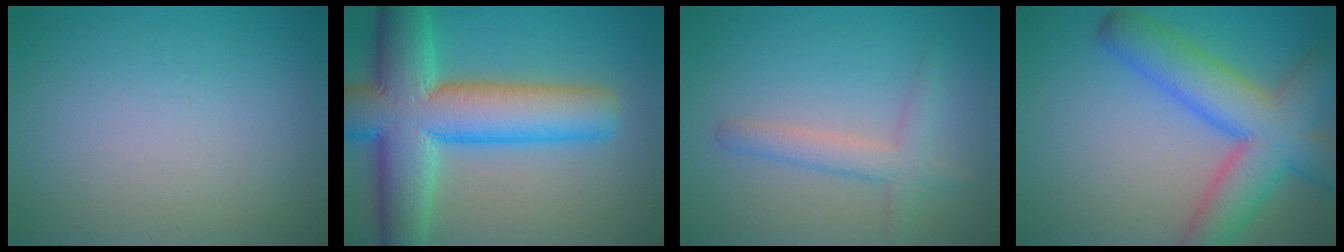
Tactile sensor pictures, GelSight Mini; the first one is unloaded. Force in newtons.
{"total": 12.2, "press": 12.2, "slide": 0.6}
{"total": 2.5, "press": 2.5, "slide": 0.2}
{"total": 9.0, "press": 9.0, "slide": 0.4}